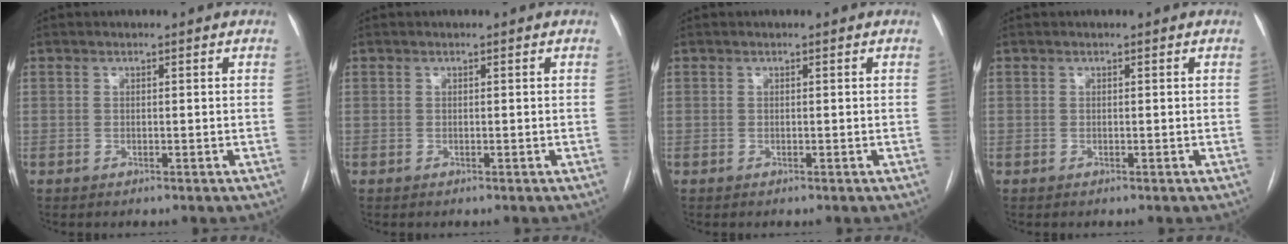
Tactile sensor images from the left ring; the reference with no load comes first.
{"total": 0.0}
{"total": 0.0}
{"total": 0.0}